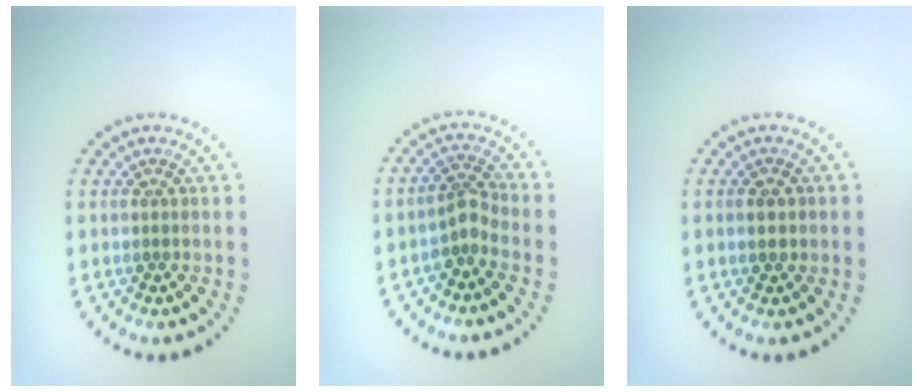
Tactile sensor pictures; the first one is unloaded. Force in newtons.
{"total": 2.0, "press": 1.4, "slide": 1.4}
{"total": 1.9, "press": 1.9, "slide": 0.1}